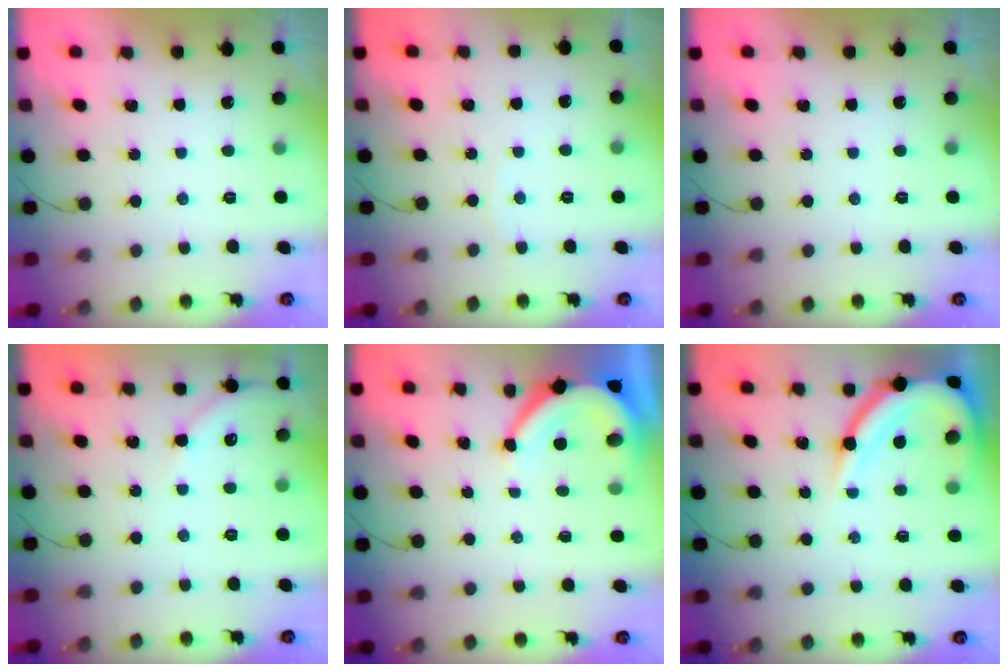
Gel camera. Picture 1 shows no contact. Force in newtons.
{"total": 2.2, "press": 2.2, "slide": 0.2}
{"total": 0.0}
{"total": 4.5, "press": 4.4, "slide": 0.8}
{"total": 7.0, "press": 7.0, "slide": 0.4}
{"total": 11.5, "press": 11.4, "slide": 0.9}